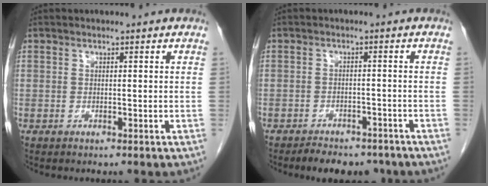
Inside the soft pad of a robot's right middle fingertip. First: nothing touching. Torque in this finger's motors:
{"motor_torque": [0.68, -0.54, 0.04, 0.05]}